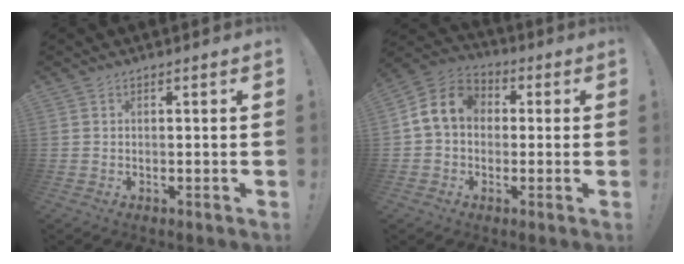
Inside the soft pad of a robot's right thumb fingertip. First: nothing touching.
{"total": 10.7, "force": [1.2, 8.6, 6.2], "torque": [-0.107, 0.016, 0.027]}